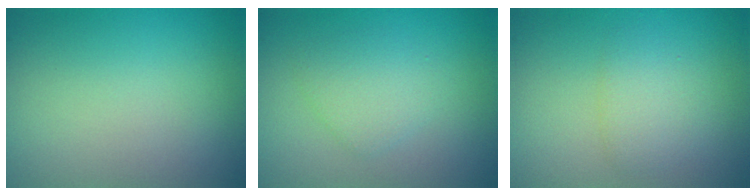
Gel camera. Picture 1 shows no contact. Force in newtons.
{"total": 2.2, "press": 2.2, "slide": 0.1}
{"total": 2.1, "press": 2.1, "slide": 0.1}